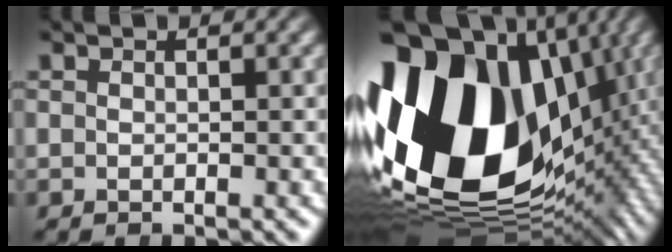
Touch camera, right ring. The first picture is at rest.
{"total": 34.5, "force": [-0.7, 23.0, 25.7], "torque": [-0.416, -0.043, 0.008]}